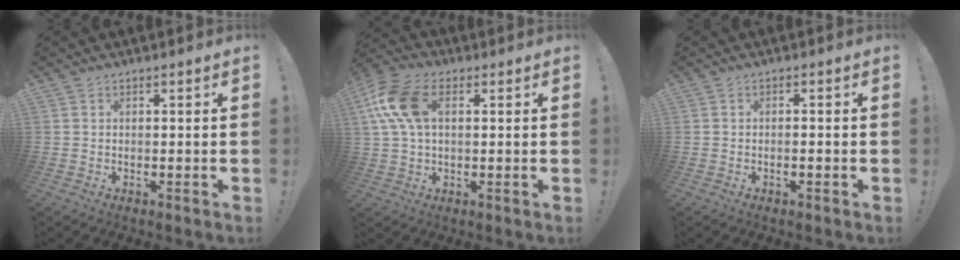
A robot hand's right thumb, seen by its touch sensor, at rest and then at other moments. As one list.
[{"total": 13.5, "force": [3.4, 8.3, 10.1], "torque": [-0.206, 0.009, 0.068]}, {"total": 1.1, "force": [-0.8, 0.0, 0.7], "torque": [-0.019, 0.003, -0.013]}]